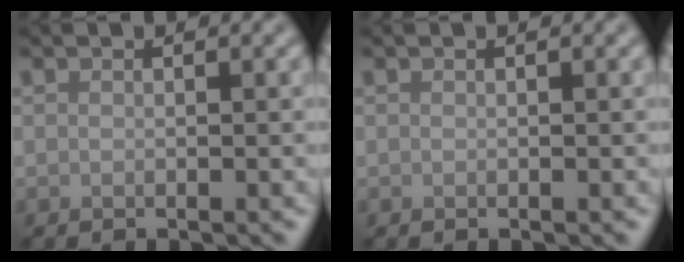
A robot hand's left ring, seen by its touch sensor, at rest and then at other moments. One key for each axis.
{"total": 0.0}